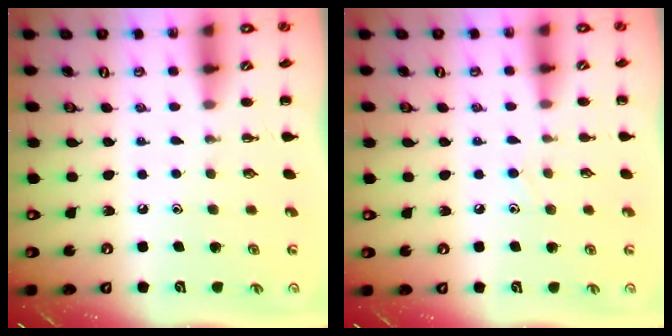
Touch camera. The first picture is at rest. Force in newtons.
{"total": 5.9, "press": 5.4, "slide": 2.3}